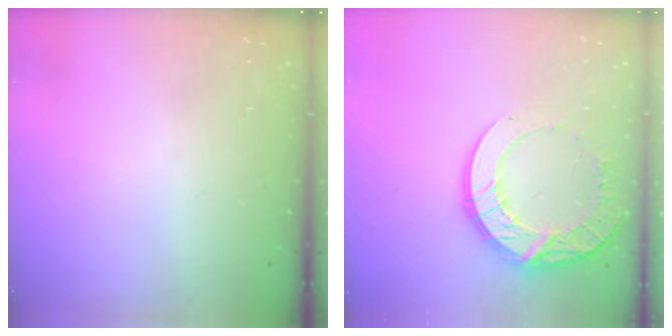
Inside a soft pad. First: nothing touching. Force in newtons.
{"total": 17.8, "press": 17.7, "slide": 1.5}